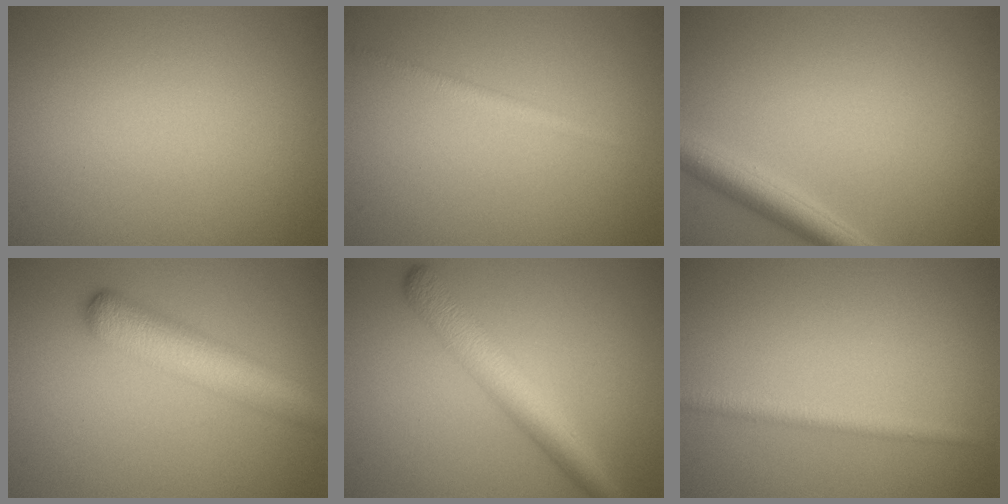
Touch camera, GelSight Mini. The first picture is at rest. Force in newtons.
{"total": 1.2, "press": 1.2, "slide": 0.0}
{"total": 3.2, "press": 3.2, "slide": 0.2}
{"total": 5.7, "press": 5.7, "slide": 0.2}
{"total": 4.5, "press": 4.5, "slide": 0.1}
{"total": 1.8, "press": 1.8, "slide": 0.1}